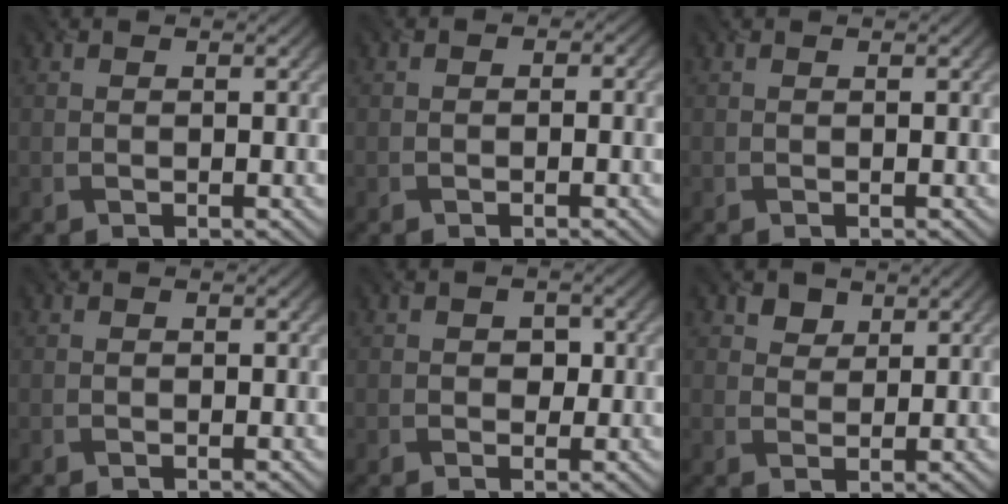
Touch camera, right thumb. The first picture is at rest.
{"total": 1.0, "force": [-0.6, 0.7, 0.3], "torque": [0.003, 0.000, -0.011]}
{"total": 0.0}
{"total": 0.0}
{"total": 1.5, "force": [-0.2, 1.4, 0.6], "torque": [-0.003, 0.000, -0.008]}
{"total": 2.0, "force": [1.5, 1.3, 0.4], "torque": [-0.013, -0.001, 0.025]}